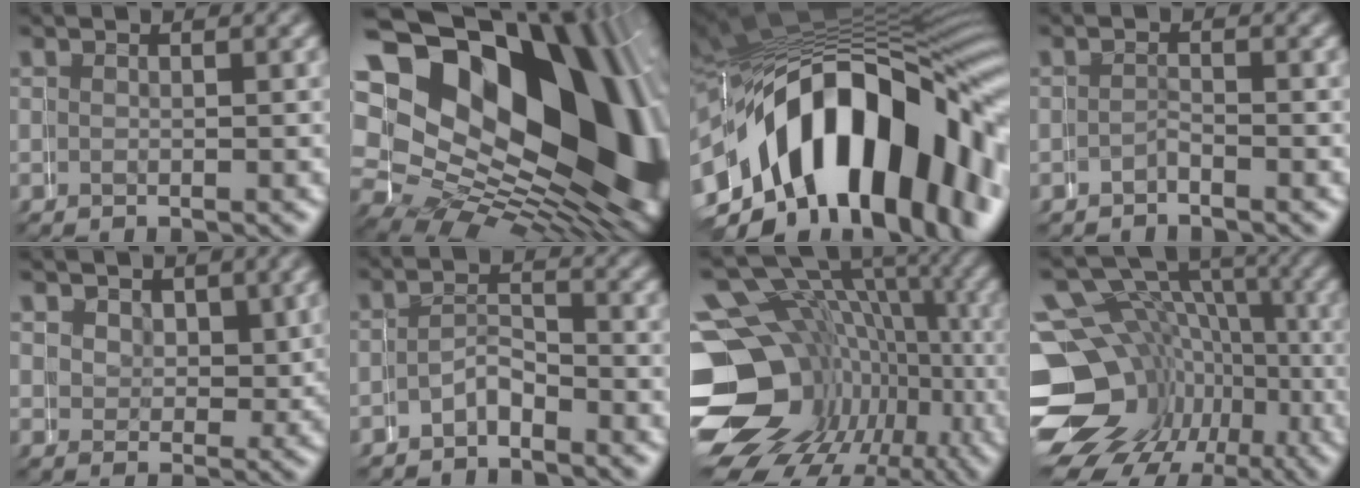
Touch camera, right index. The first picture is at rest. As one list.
[{"total": 33.1, "force": [-0.8, 22.9, 23.8], "torque": [-0.386, -0.060, 0.009]}, {"total": 23.1, "force": [-4.1, 14.3, 17.7], "torque": [-0.281, 0.001, -0.066]}, {"total": 1.1, "force": [-1.1, 0.2, -0.3], "torque": [0.005, 0.001, -0.023]}, {"total": 2.5, "force": [1.5, 1.9, 0.7], "torque": [-0.012, -0.006, 0.030]}, {"total": 1.9, "force": [-1.7, 1.0, 0.3], "torque": [0.001, 0.004, -0.036]}, {"total": 22.5, "force": [-3.3, 19.4, 10.8], "torque": [-0.212, -0.064, -0.052]}, {"total": 19.3, "force": [-3.7, 16.9, 8.6], "torque": [-0.172, -0.055, -0.061]}]